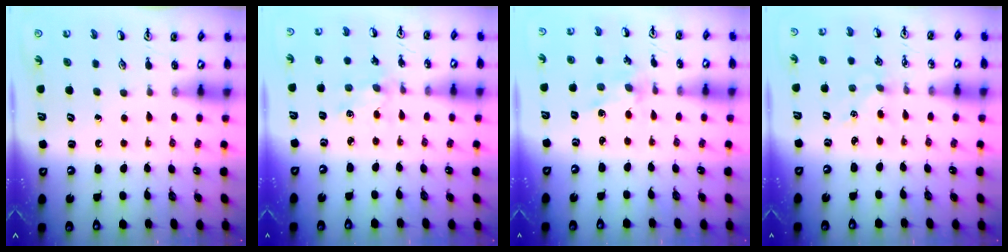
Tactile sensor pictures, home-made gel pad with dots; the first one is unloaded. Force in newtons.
{"total": 1.1, "press": 1.1, "slide": 0.3}
{"total": 1.9, "press": 1.8, "slide": 0.5}
{"total": 3.0, "press": 3.0, "slide": 0.4}